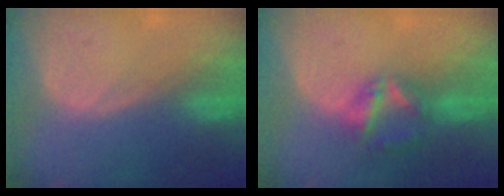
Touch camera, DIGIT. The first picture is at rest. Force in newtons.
{"total": 5.7, "press": 5.4, "slide": 1.9}